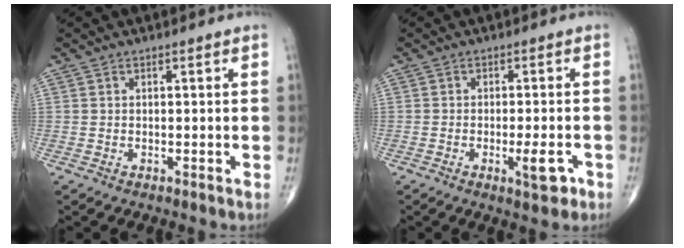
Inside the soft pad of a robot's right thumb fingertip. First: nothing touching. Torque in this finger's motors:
{"motor_torque": [3.00, 2.01, 1.82, -0.95, 0.58]}